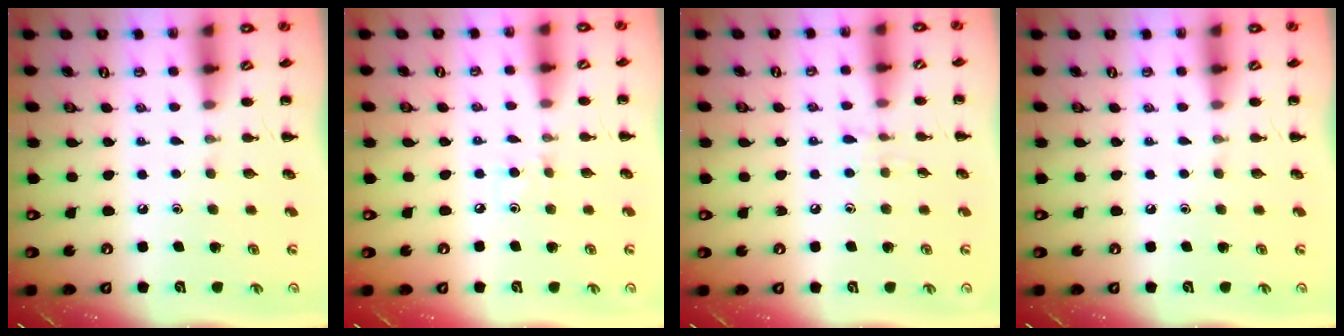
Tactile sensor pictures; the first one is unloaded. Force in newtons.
{"total": 2.9, "press": 2.7, "slide": 1.1}
{"total": 5.9, "press": 5.6, "slide": 1.7}
{"total": 0.0}